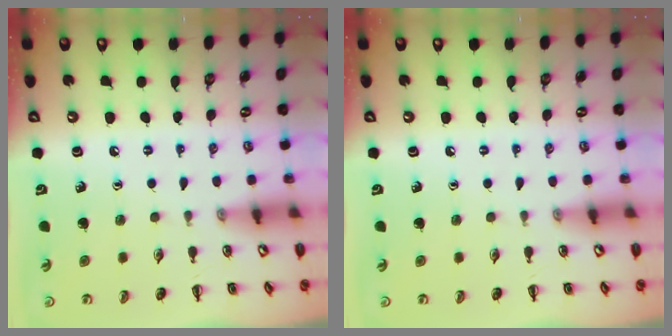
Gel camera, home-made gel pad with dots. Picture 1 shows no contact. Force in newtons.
{"total": 0.0}